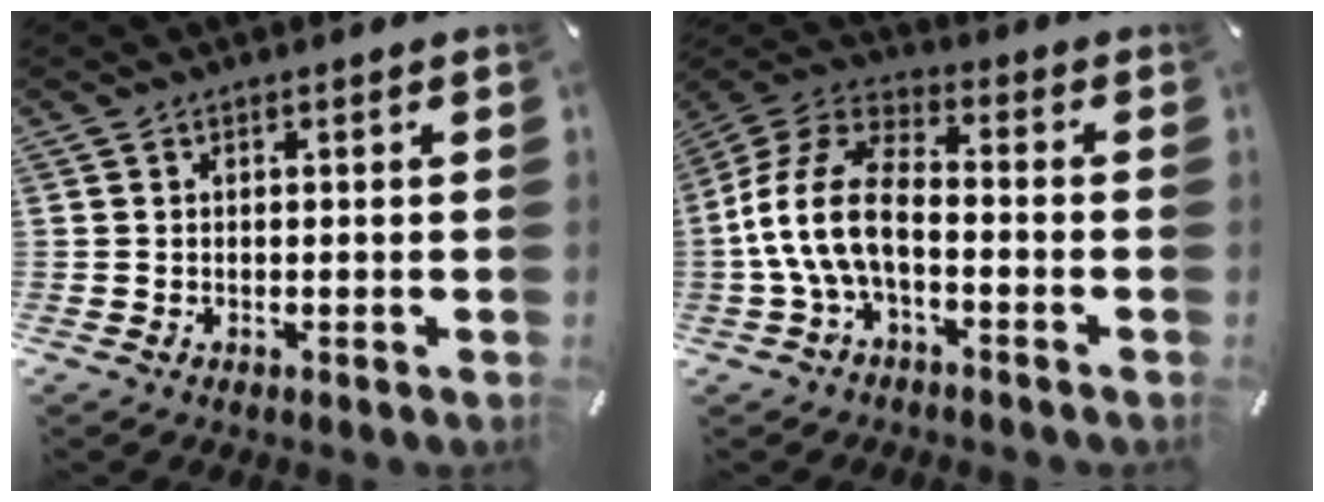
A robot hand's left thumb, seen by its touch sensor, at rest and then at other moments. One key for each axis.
{"total": 12.0, "fx": -3.8, "fy": 6.4, "fz": 9.5, "tx": -0.205, "ty": 0.011, "tz": -0.071}